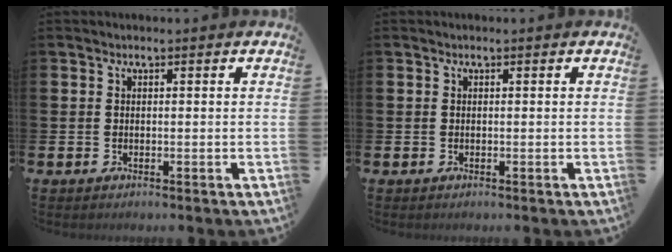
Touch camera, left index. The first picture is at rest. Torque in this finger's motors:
{"motor_torque": [0.00, 0.00, 0.00, 0.01]}